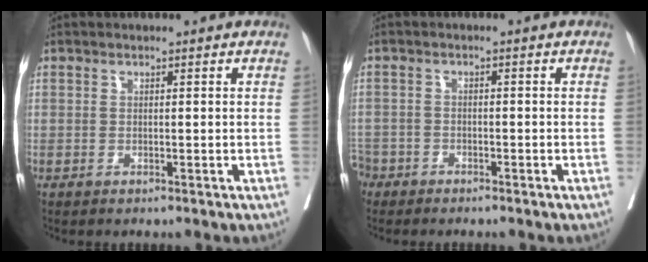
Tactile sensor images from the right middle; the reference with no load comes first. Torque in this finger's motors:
{"motor_torque": [1.08, -1.06, 1.05, 0.21]}